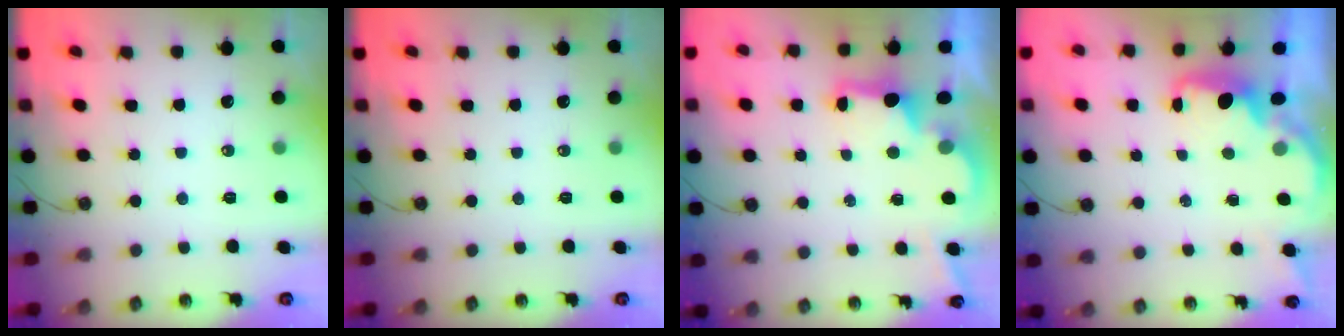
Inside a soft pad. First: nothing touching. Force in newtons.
{"total": 0.0}
{"total": 2.6, "press": 2.5, "slide": 0.7}
{"total": 1.6, "press": 1.4, "slide": 0.7}